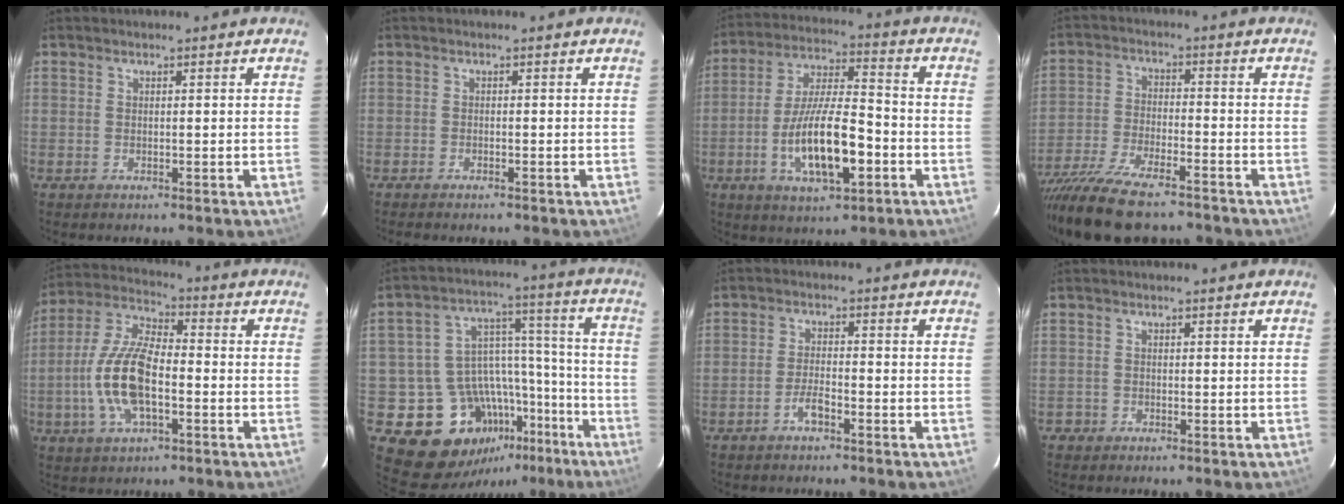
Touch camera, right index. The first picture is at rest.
{"total": 1.7, "force": [-1.5, 0.5, 0.6], "torque": [-0.021, -0.005, -0.028]}
{"total": 14.8, "force": [-5.0, 4.7, 13.2], "torque": [-0.256, -0.002, -0.083]}
{"total": 18.5, "force": [-15.0, 5.0, 9.7], "torque": [-0.208, -0.048, -0.258]}
{"total": 13.7, "force": [-3.5, 5.8, 11.9], "torque": [-0.256, 0.004, -0.069]}
{"total": 18.8, "force": [-11.5, 13.1, 7.0], "torque": [-0.132, 0.070, -0.140]}
{"total": 3.3, "force": [-2.3, 1.0, 2.1], "torque": [-0.052, 0.007, -0.045]}
{"total": 1.5, "force": [-0.8, 1.3, -0.1], "torque": [-0.002, 0.006, -0.014]}